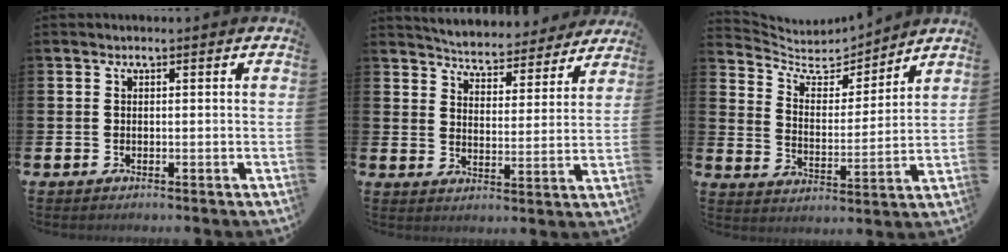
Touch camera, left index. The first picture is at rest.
{"total": 5.3, "force": [5.2, 0.8, 0.2], "torque": [-0.028, -0.044, 0.087]}
{"total": 6.1, "force": [5.6, 2.1, 1.2], "torque": [-0.063, -0.046, 0.094]}